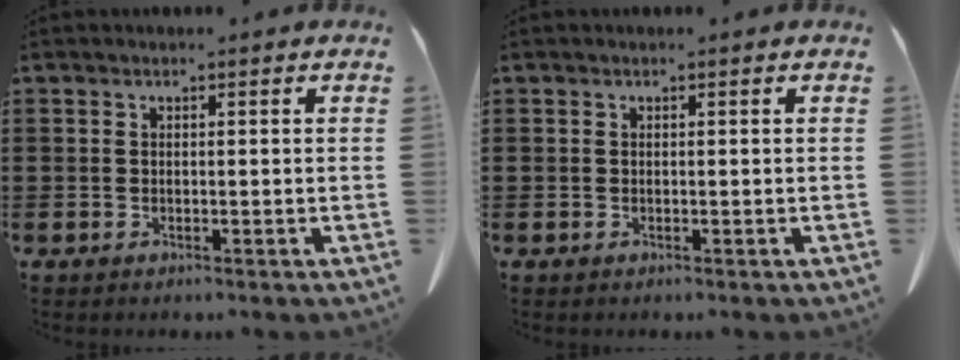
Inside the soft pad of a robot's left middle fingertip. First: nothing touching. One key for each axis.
{"total": 0.0}